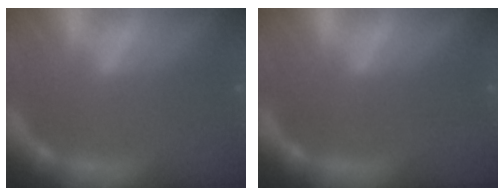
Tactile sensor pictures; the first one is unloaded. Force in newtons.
{"total": 0.0}